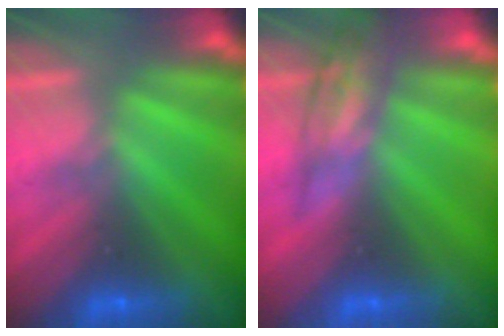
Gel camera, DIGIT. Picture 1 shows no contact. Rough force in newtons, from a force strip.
{"total": 2.5}